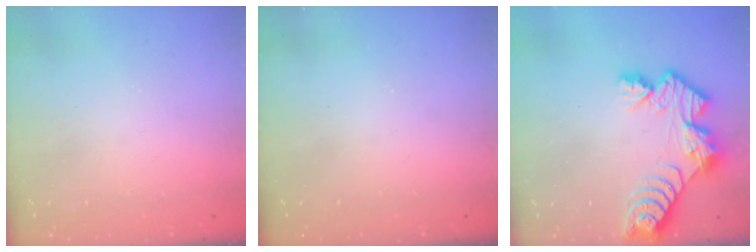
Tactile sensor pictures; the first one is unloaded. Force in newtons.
{"total": 0.0}
{"total": 10.3, "press": 10.3, "slide": 1.0}